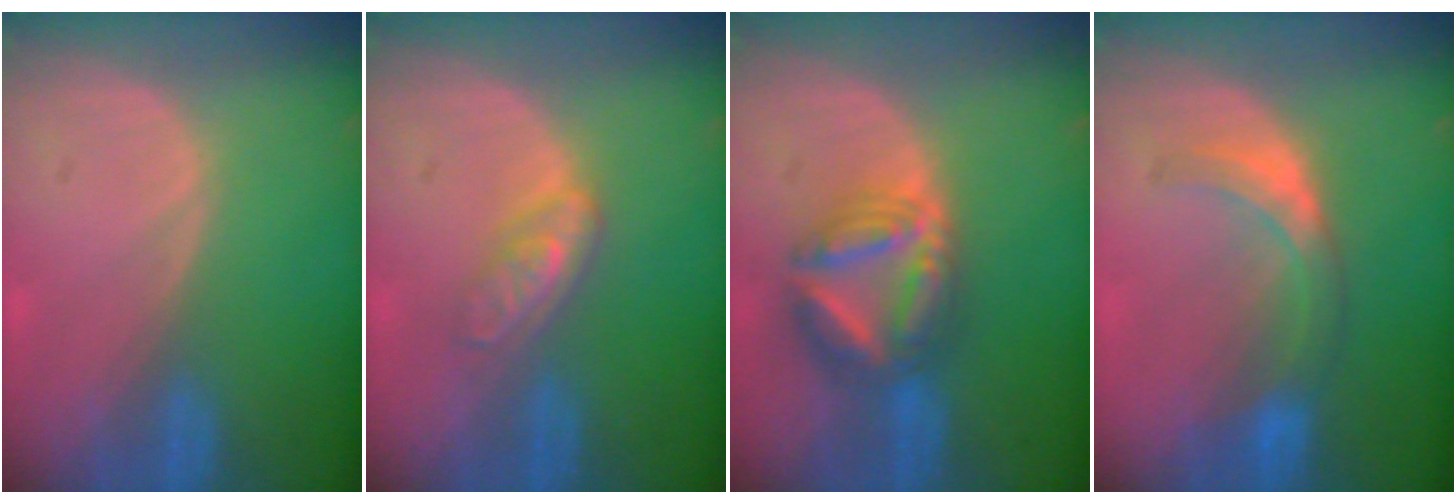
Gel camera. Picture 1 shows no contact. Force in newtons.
{"total": 4.5, "press": 3.9, "slide": 2.2}
{"total": 7.6, "press": 7.6, "slide": 0.8}
{"total": 5.7, "press": 5.4, "slide": 1.9}